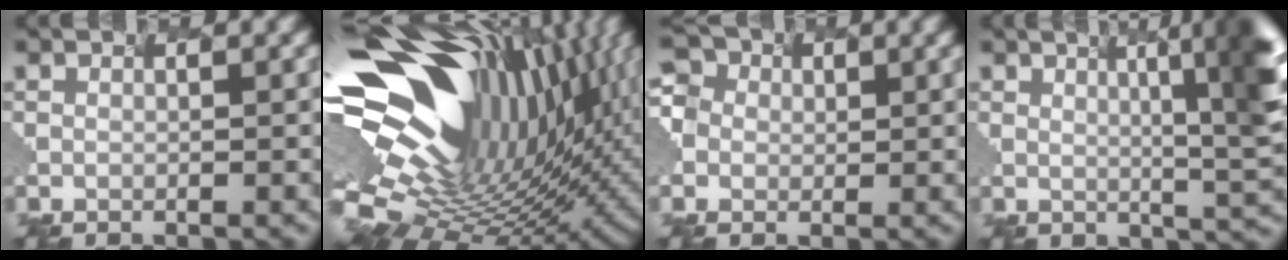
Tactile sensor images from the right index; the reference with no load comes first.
{"total": 18.2, "force": [4.3, 10.6, 14.1], "torque": [-0.289, 0.013, 0.092]}
{"total": 3.3, "force": [0.2, 3.2, 0.8], "torque": [-0.036, 0.015, -0.003]}
{"total": 6.9, "force": [2.5, 1.1, 6.4], "torque": [-0.085, 0.008, 0.047]}